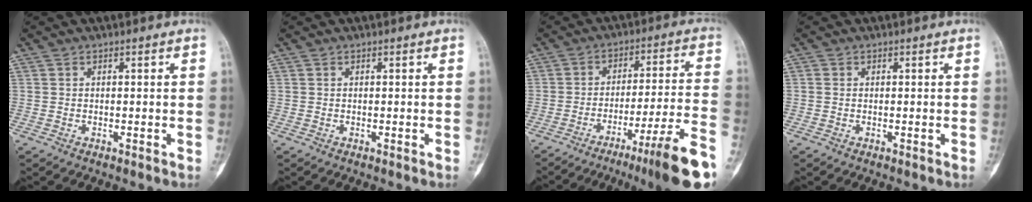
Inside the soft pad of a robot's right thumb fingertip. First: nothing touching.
{"total": 0.0}
{"total": 16.5, "force": [-10.5, 0.2, 12.6], "torque": [-0.162, 0.056, -0.156]}
{"total": 0.6, "force": [0.0, 0.5, 0.3], "torque": [-0.007, 0.000, -0.003]}